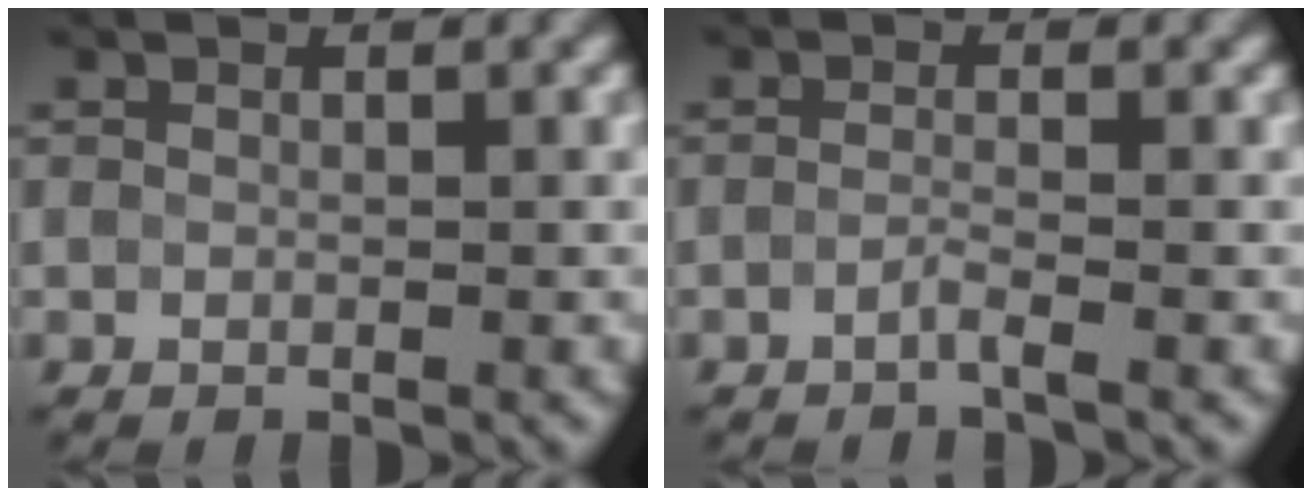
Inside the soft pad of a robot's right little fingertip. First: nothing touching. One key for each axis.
{"total": 1.3, "fx": -1.2, "fy": -0.3, "fz": -0.1, "tx": -0.001, "ty": 0.002, "tz": -0.024}